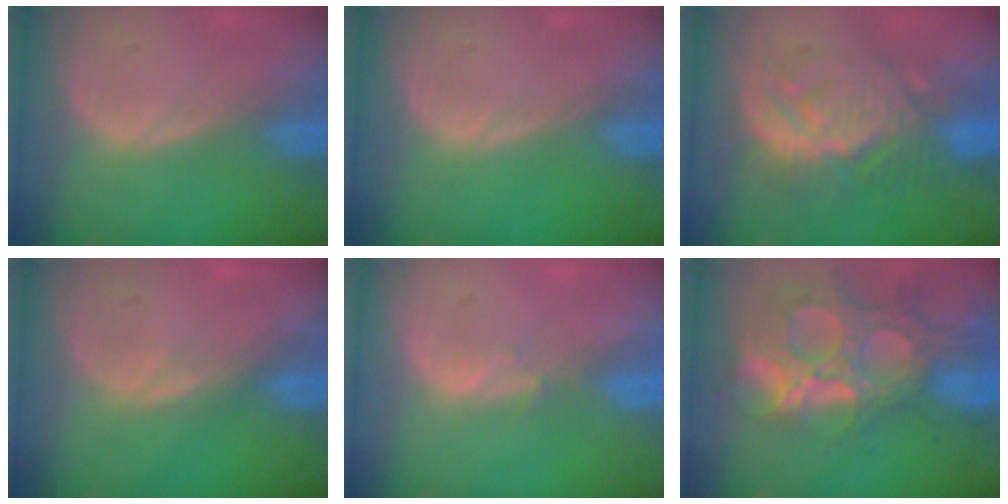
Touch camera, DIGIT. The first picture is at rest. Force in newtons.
{"total": 0.0}
{"total": 9.4, "press": 9.3, "slide": 1.4}
{"total": 0.9, "press": 0.9, "slide": 0.4}
{"total": 1.4, "press": 1.2, "slide": 0.6}
{"total": 14.5, "press": 12.1, "slide": 7.9}